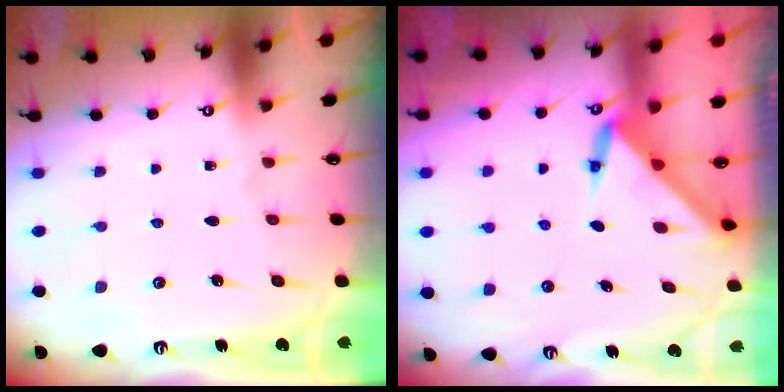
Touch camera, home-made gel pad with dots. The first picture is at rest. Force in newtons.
{"total": 3.2, "press": 3.2, "slide": 0.0}